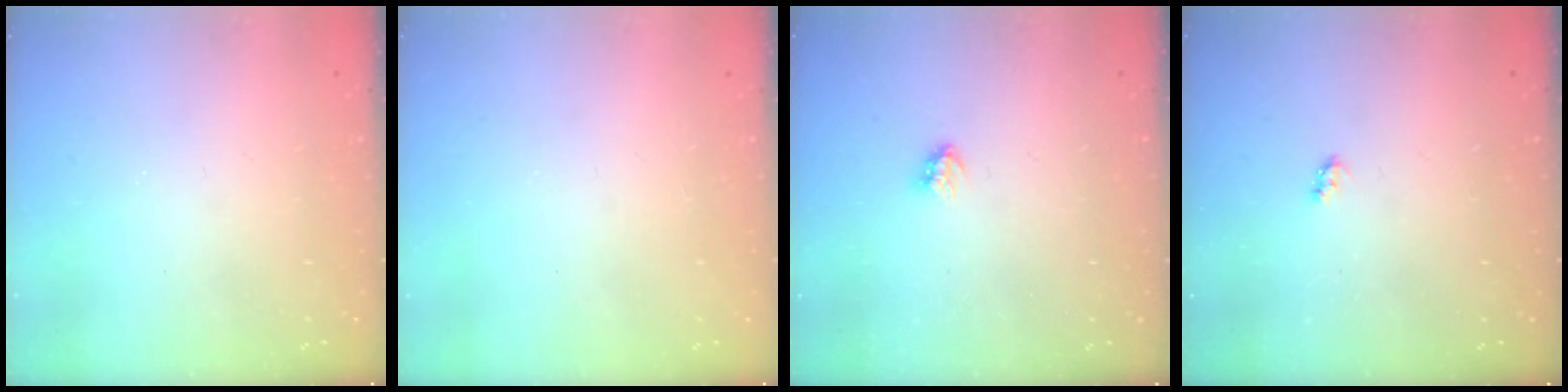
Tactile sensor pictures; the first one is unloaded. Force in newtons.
{"total": 0.0}
{"total": 3.2, "press": 3.2, "slide": 0.3}
{"total": 2.7, "press": 2.7, "slide": 0.4}